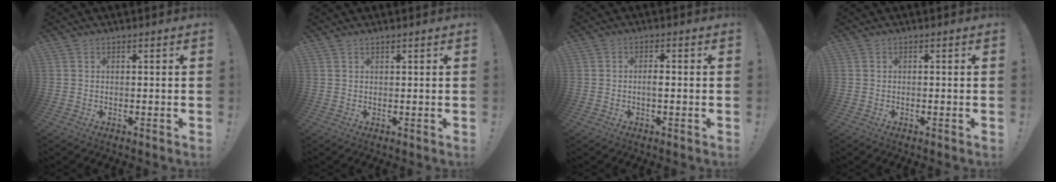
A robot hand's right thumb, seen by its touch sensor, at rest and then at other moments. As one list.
[{"total": 0.8, "force": [0.7, 0.1, 0.4], "torque": [-0.013, 0.004, 0.013]}, {"total": 2.6, "force": [-0.5, 0.8, 2.4], "torque": [-0.034, 0.002, -0.011]}, {"total": 0.0}]